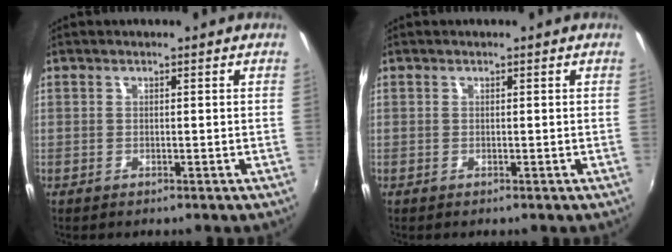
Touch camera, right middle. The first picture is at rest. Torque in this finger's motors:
{"motor_torque": [0.00, 0.00, 0.00, 0.00]}